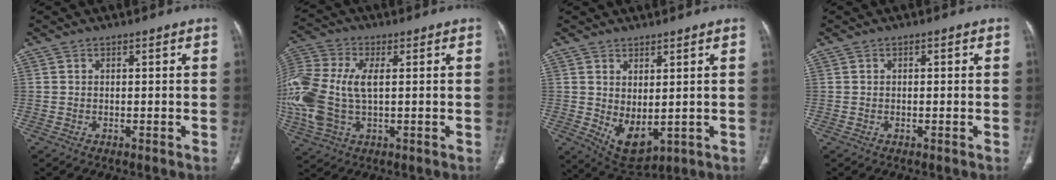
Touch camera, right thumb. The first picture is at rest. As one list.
[{"total": 18.8, "force": [0.3, 11.0, 15.3], "torque": [-0.398, 0.005, 0.009]}, {"total": 7.2, "force": [-0.1, 4.0, 6.1], "torque": [-0.090, -0.016, 0.024]}, {"total": 0.6, "force": [0.1, 0.3, 0.5], "torque": [-0.008, 0.002, 0.001]}]